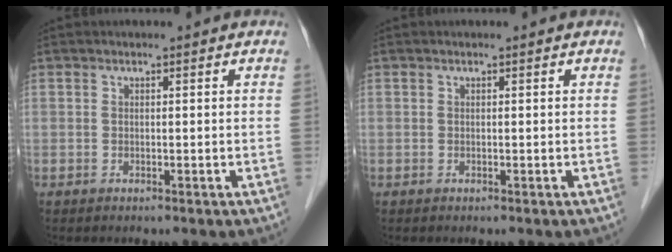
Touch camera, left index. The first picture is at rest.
{"total": 0.0}